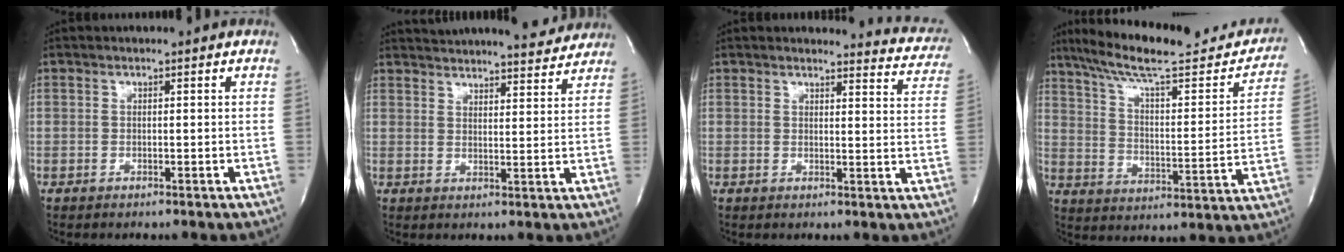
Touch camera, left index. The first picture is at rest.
{"total": 12.1, "force": [11.6, 1.5, 3.1], "torque": [-0.041, -0.005, 0.145]}
{"total": 8.0, "force": [7.9, 1.3, 0.2], "torque": [0.021, -0.063, 0.054]}
{"total": 24.4, "force": [20.7, 4.7, 12.1], "torque": [-0.179, -0.012, 0.283]}